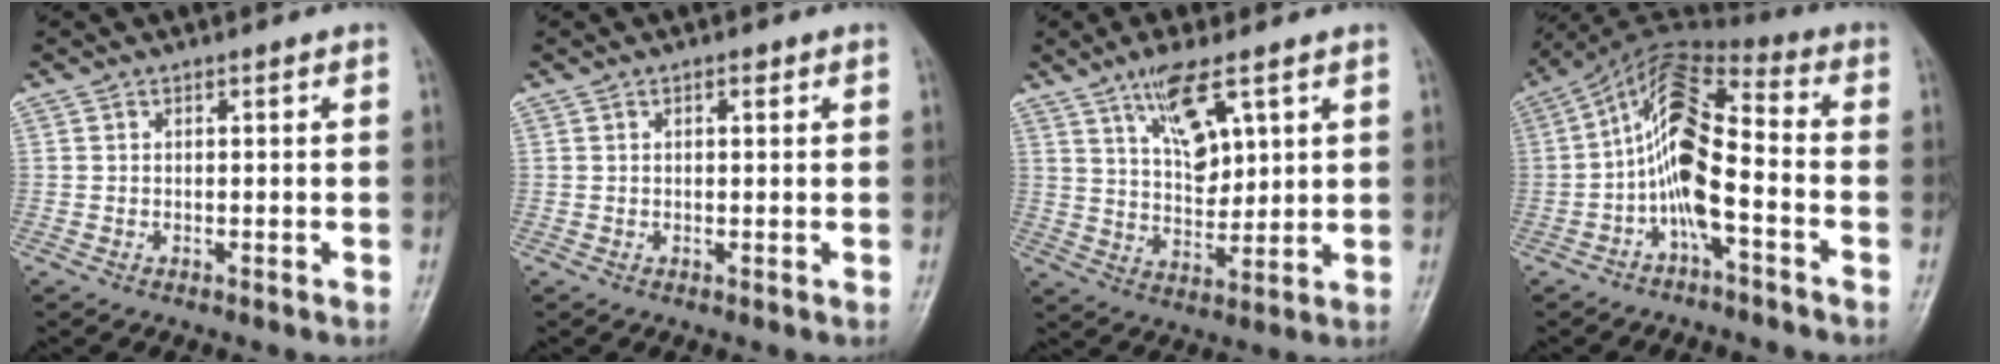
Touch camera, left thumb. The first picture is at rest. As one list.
[{"total": 1.1, "force": [0.5, 0.5, 0.8], "torque": [-0.010, 0.001, 0.006]}, {"total": 9.3, "force": [5.4, 3.4, 6.8], "torque": [-0.109, -0.033, 0.105]}, {"total": 11.9, "force": [-2.9, 4.1, 10.8], "torque": [-0.205, 0.059, -0.063]}]